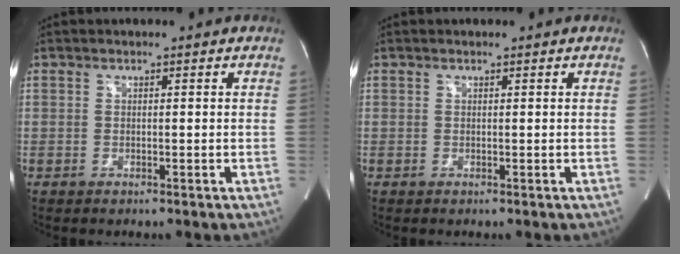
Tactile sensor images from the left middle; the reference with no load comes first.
{"total": 0.0}